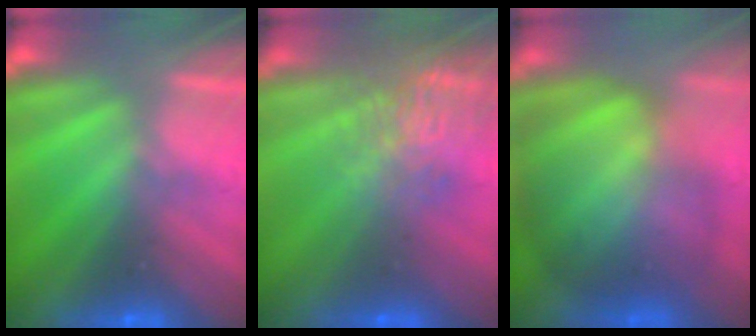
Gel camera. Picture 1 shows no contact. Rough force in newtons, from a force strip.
{"total": 7.4}
{"total": 7.2}